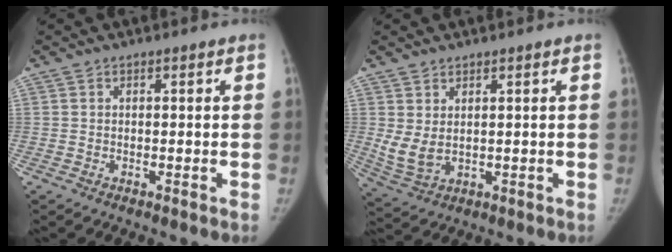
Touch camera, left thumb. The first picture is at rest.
{"total": 5.2, "force": [1.4, 2.9, 4.1], "torque": [-0.084, -0.011, 0.042]}